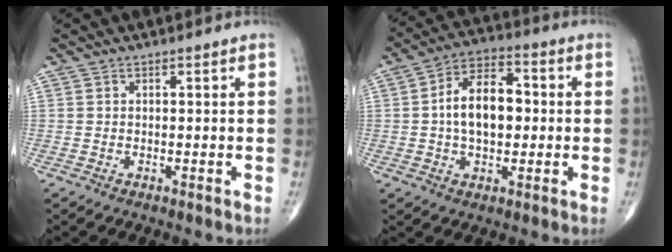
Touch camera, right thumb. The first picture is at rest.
{"total": 12.0, "force": [0.3, 7.1, 9.7], "torque": [-0.149, 0.025, -0.003]}